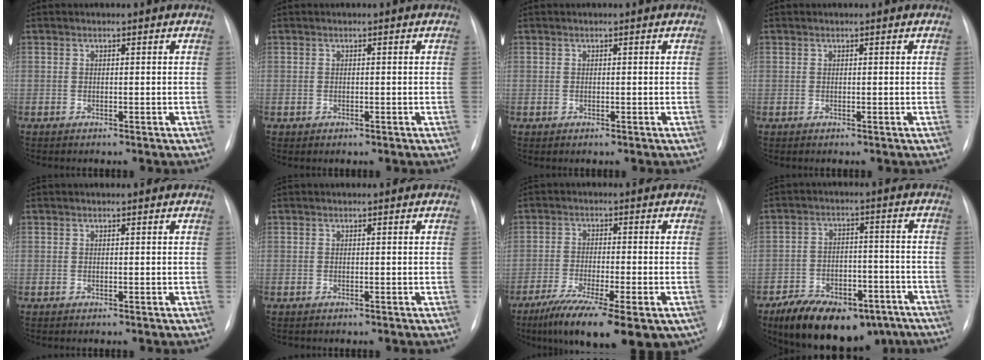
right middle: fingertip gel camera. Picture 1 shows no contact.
{"total": 0.0}
{"total": 0.0}
{"total": 0.0}
{"total": 0.0}
{"total": 0.0}
{"total": 16.2, "force": [-10.1, 4.2, 11.9], "torque": [-0.167, -0.029, -0.155]}
{"total": 16.9, "force": [-11.9, 8.4, 8.7], "torque": [-0.146, 0.015, -0.178]}